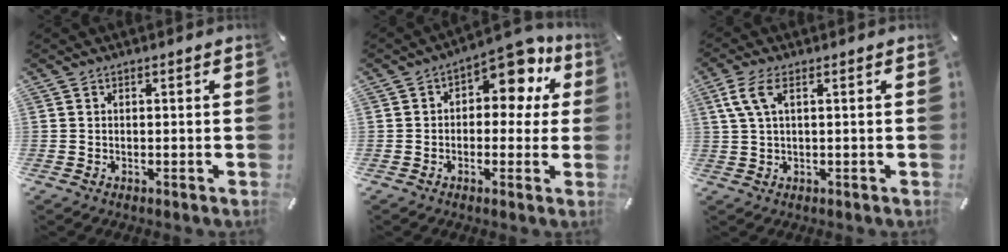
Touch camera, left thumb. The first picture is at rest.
{"total": 9.6, "force": [5.3, 5.4, 5.9], "torque": [-0.078, -0.043, 0.089]}
{"total": 5.2, "force": [1.6, 1.9, 4.6], "torque": [-0.099, 0.001, 0.028]}